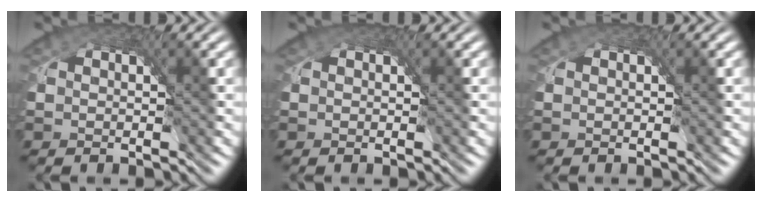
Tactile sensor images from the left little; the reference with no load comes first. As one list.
[{"total": 0.0}, {"total": 0.0}]